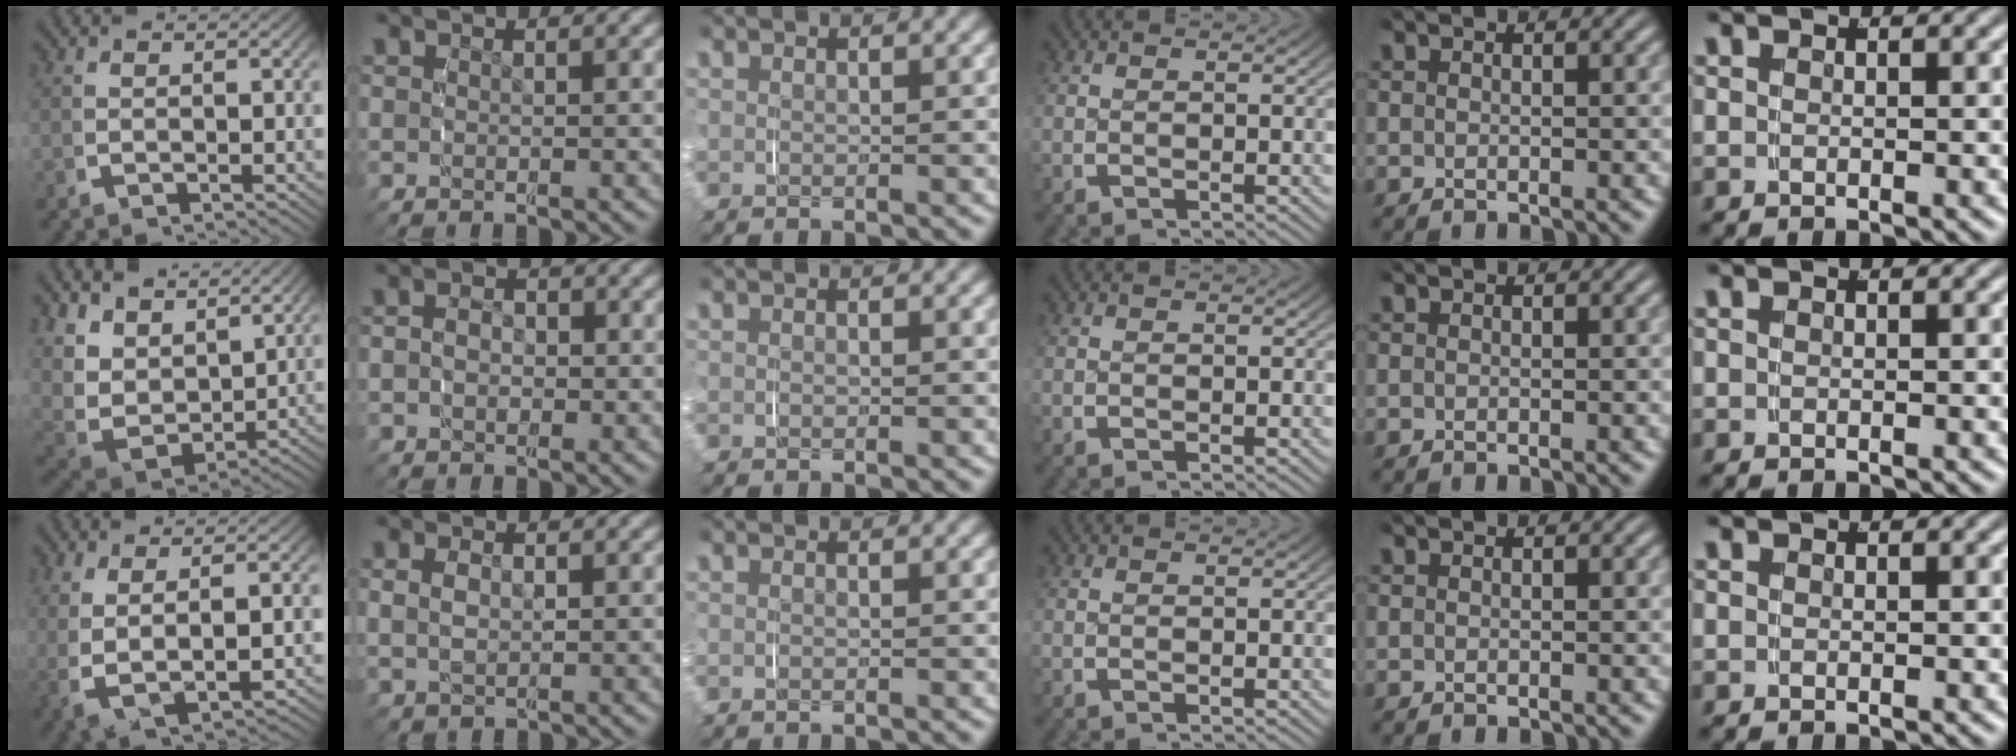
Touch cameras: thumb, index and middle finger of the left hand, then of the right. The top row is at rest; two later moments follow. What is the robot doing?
{"motion": "grasp_and_lifting", "object": "scarf"}